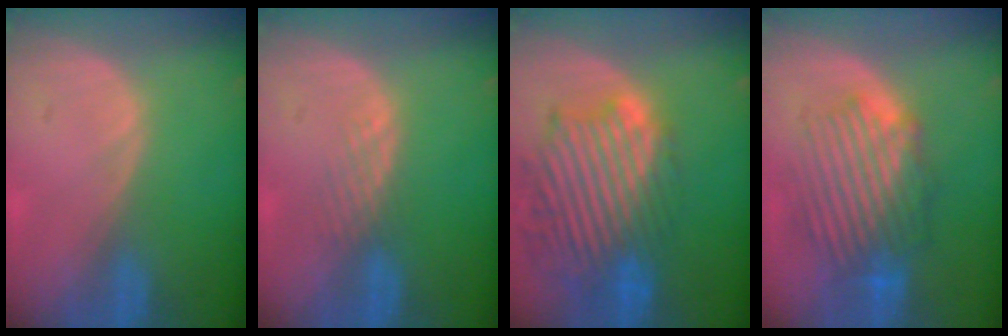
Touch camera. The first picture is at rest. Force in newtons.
{"total": 1.8, "press": 1.8, "slide": 0.2}
{"total": 13.6, "press": 11.7, "slide": 6.8}
{"total": 8.9, "press": 8.6, "slide": 2.3}